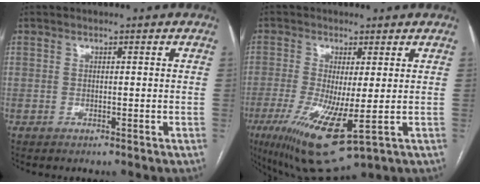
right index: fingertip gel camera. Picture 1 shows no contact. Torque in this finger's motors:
{"motor_torque": [1.40, -0.74, 0.34, 0.10]}